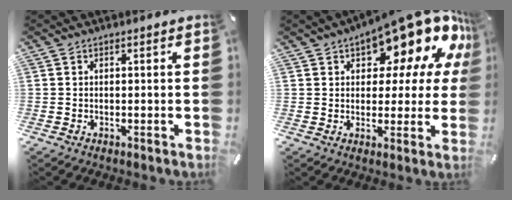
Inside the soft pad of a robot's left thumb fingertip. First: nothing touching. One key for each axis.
{"total": 18.0, "fx": 12.3, "fy": 7.2, "fz": 11.0, "tx": -0.154, "ty": -0.094, "tz": 0.206}